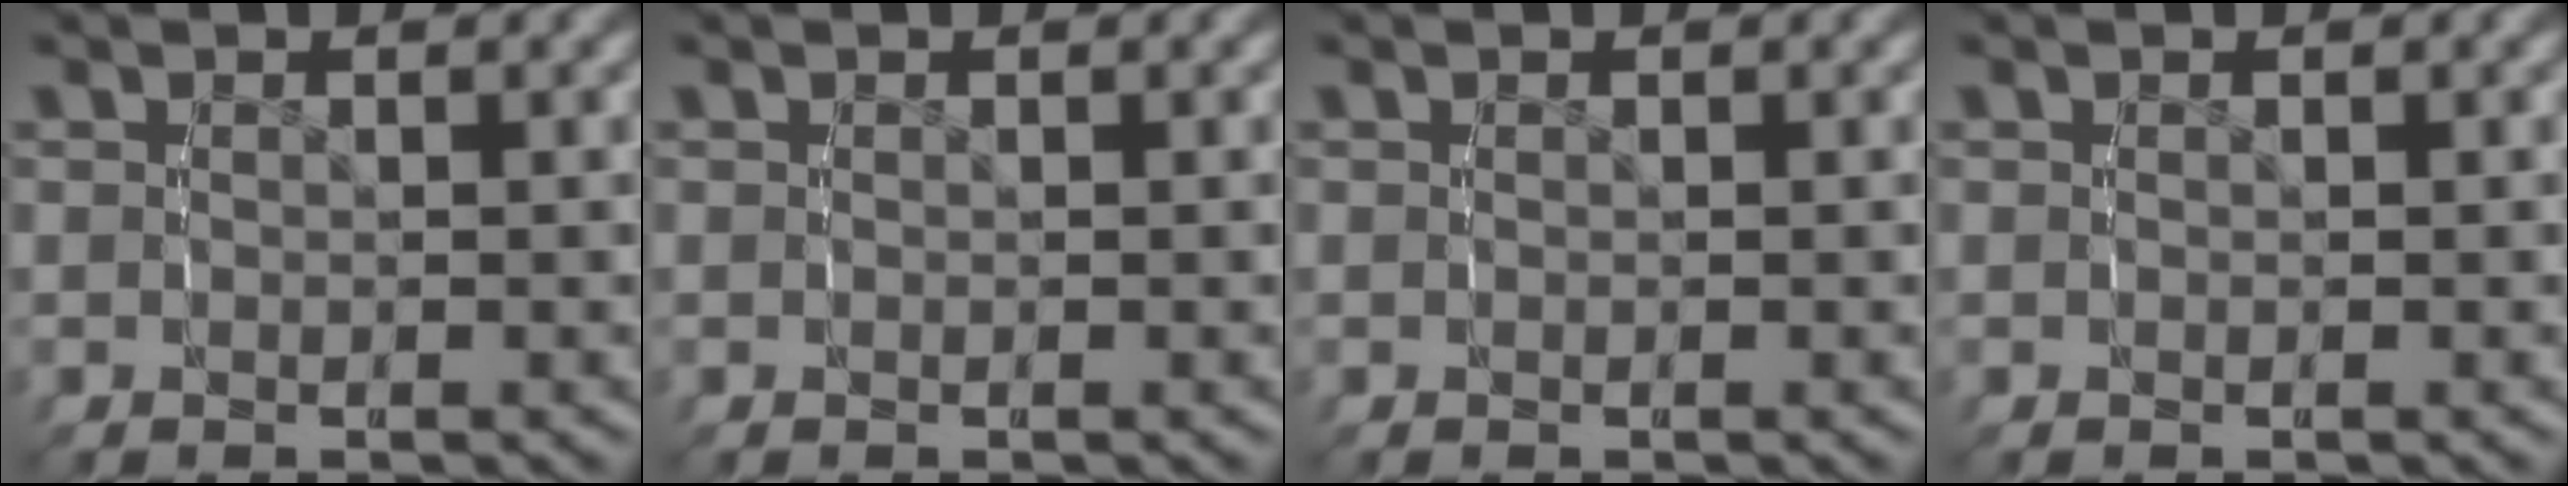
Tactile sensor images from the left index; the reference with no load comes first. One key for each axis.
{"total": 0.0}
{"total": 0.0}
{"total": 0.0}